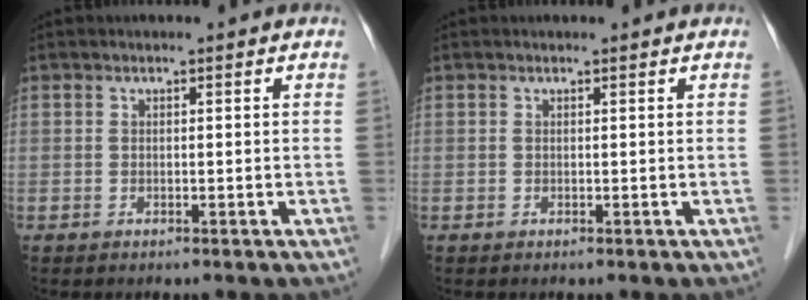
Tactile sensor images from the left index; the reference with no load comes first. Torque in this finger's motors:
{"motor_torque": [0.09, 0.02, 0.02, -0.01]}